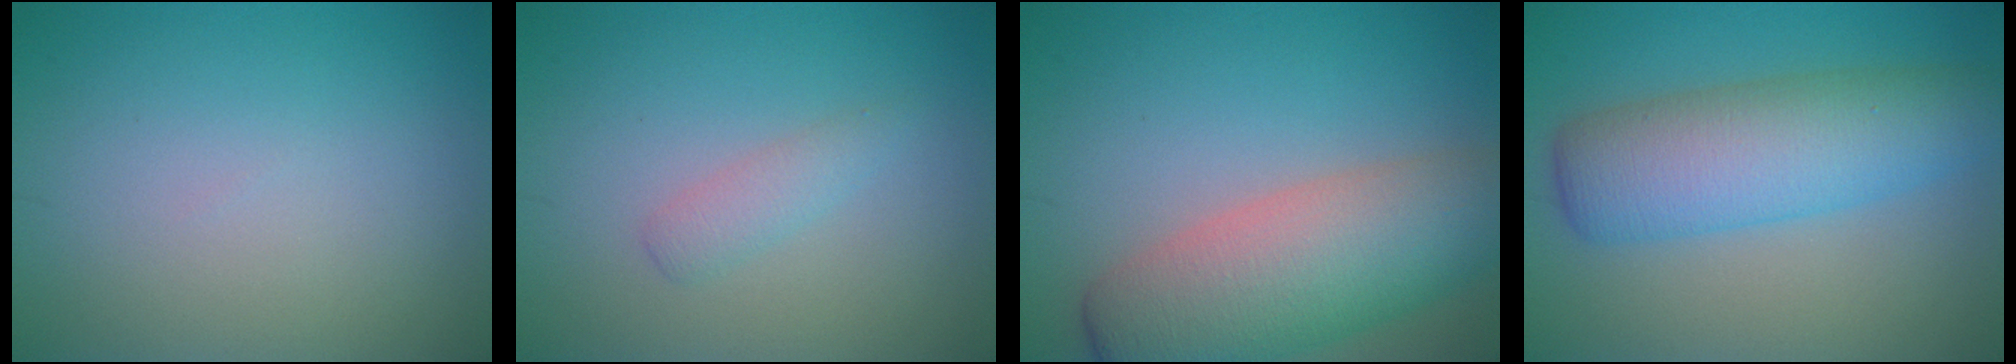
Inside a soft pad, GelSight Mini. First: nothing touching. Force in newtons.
{"total": 1.5, "press": 1.5, "slide": 0.1}
{"total": 9.1, "press": 9.1, "slide": 0.4}
{"total": 7.4, "press": 7.4, "slide": 0.3}